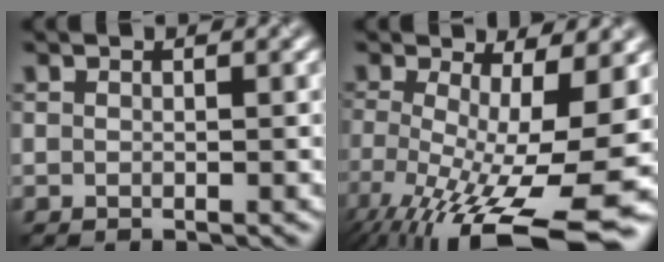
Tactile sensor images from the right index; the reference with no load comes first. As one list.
[{"total": 14.5, "force": [-5.1, 4.8, 12.7], "torque": [-0.218, -0.040, -0.070]}]